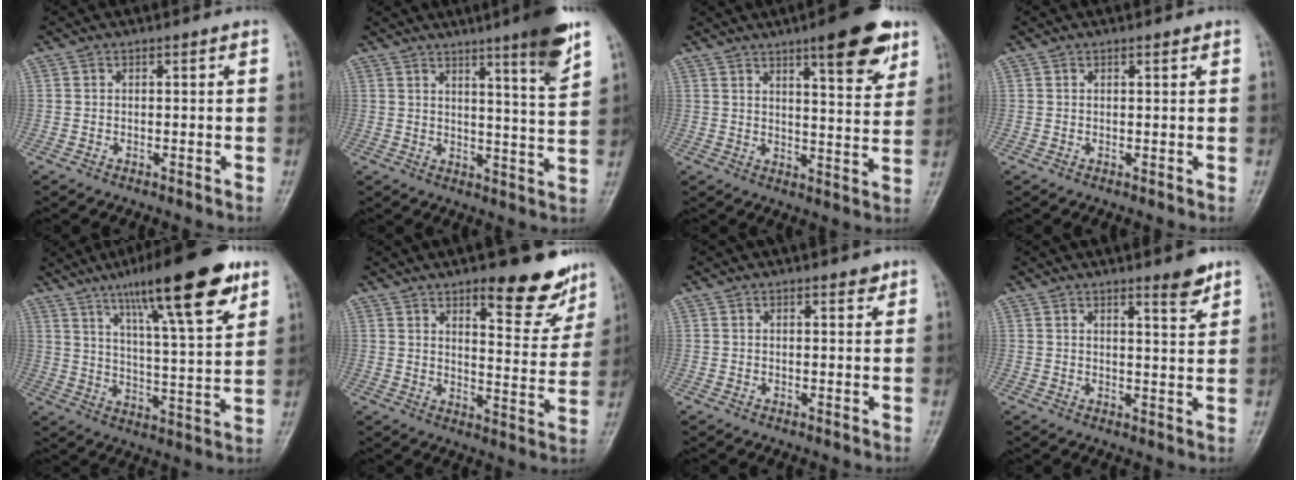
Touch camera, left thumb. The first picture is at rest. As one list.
[{"total": 10.6, "force": [6.7, 0.5, 8.2], "torque": [-0.105, -0.043, 0.094]}, {"total": 12.8, "force": [7.7, 3.1, 9.7], "torque": [-0.105, -0.037, 0.104]}, {"total": 1.1, "force": [0.7, 0.4, 0.7], "torque": [-0.006, -0.002, 0.009]}, {"total": 21.1, "force": [12.8, 4.2, 16.3], "torque": [-0.230, -0.041, 0.203]}, {"total": 13.9, "force": [9.7, 4.5, 8.9], "torque": [-0.068, -0.065, 0.136]}, {"total": 2.2, "force": [1.6, 1.0, 1.3], "torque": [-0.006, -0.007, 0.019]}, {"total": 4.8, "force": [3.4, 0.9, 3.2], "torque": [-0.035, -0.028, 0.049]}]